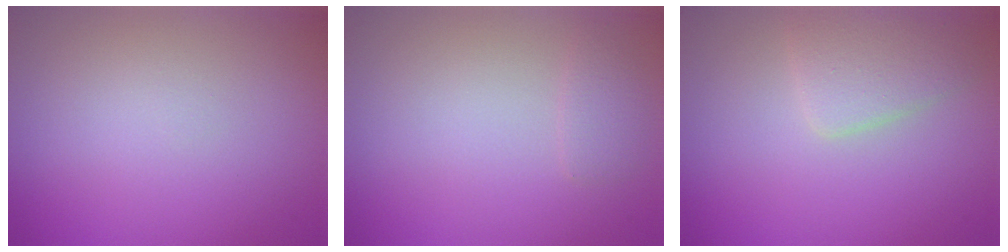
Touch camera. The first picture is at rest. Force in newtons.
{"total": 1.0, "press": 1.0, "slide": 0.1}
{"total": 2.8, "press": 2.8, "slide": 0.1}